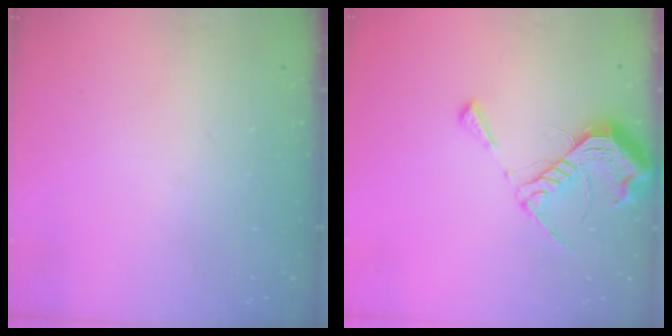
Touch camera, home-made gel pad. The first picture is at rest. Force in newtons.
{"total": 10.0, "press": 10.0, "slide": 0.7}